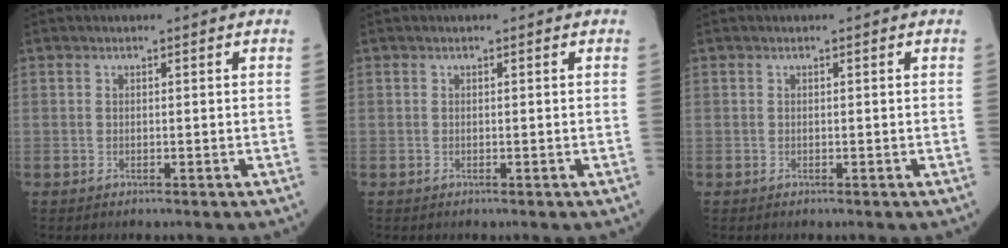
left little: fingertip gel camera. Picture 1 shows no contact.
{"total": 0.0}
{"total": 0.0}